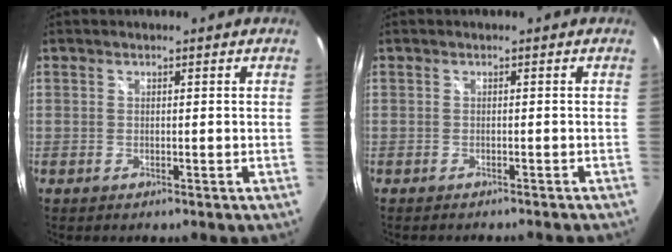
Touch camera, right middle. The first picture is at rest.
{"total": 2.2, "force": [-2.0, 0.3, 0.9], "torque": [-0.019, -0.012, -0.028]}